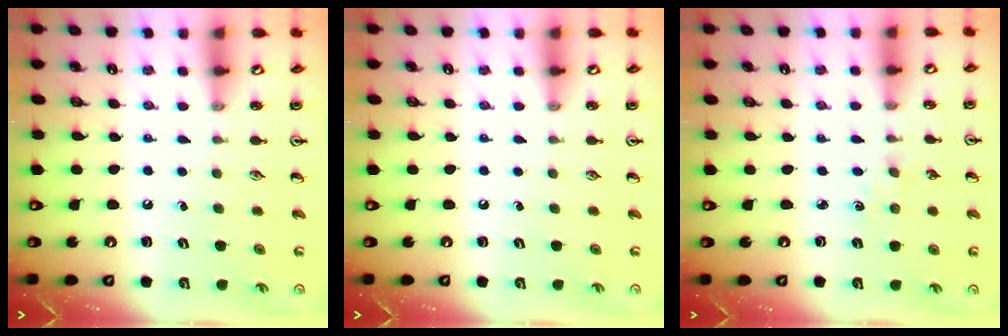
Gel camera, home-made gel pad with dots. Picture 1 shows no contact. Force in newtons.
{"total": 0.0}
{"total": 1.2, "press": 1.2, "slide": 0.3}